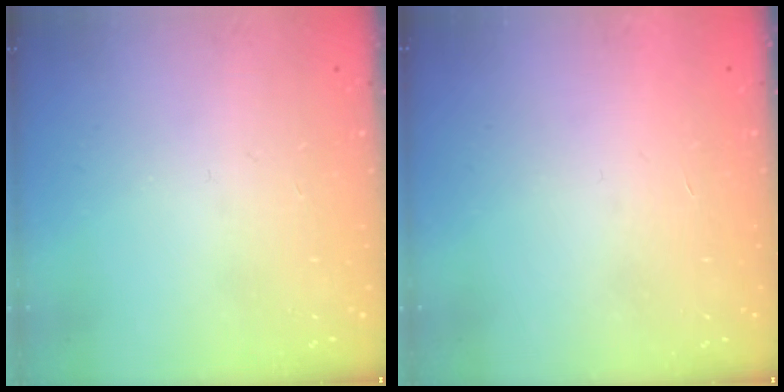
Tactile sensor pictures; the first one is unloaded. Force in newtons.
{"total": 1.7, "press": 1.7, "slide": 0.1}